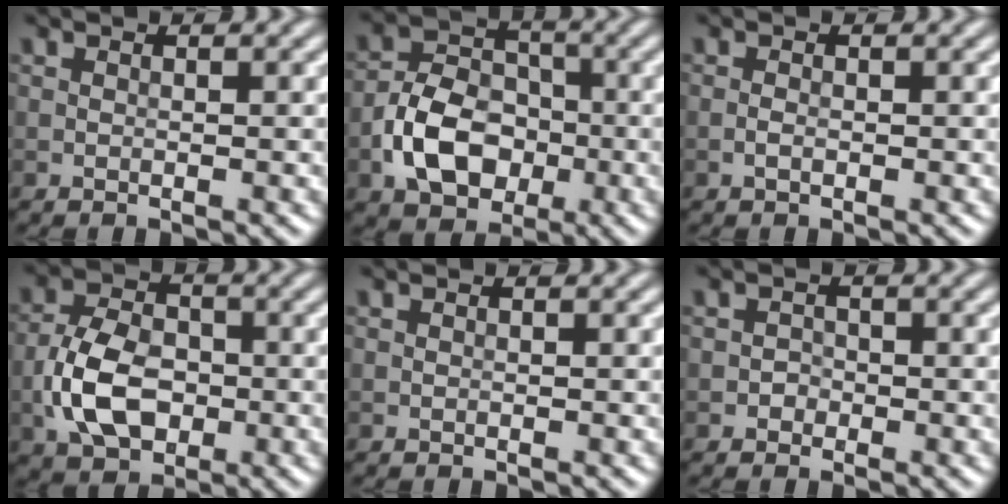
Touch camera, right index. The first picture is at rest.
{"total": 6.7, "force": [-2.3, 4.7, 4.2], "torque": [-0.074, 0.001, -0.045]}
{"total": 0.7, "force": [-0.3, 0.3, 0.5], "torque": [-0.013, 0.000, -0.006]}
{"total": 6.4, "force": [-1.8, 4.2, 4.5], "torque": [-0.090, 0.004, -0.037]}
{"total": 0.0}
{"total": 0.9, "force": [-0.4, 0.8, 0.1], "torque": [0.006, 0.000, -0.006]}